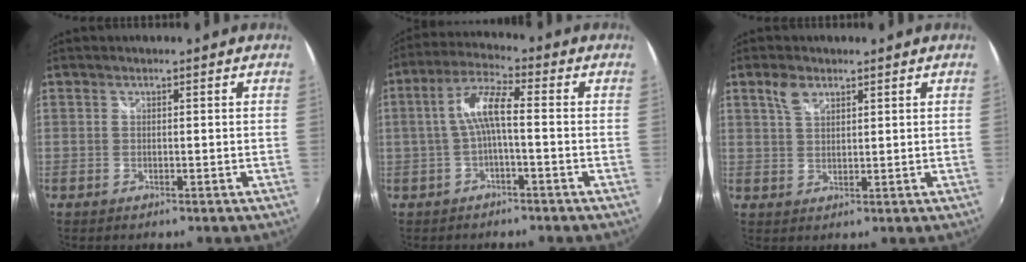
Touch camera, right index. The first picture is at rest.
{"total": 6.7, "force": [-0.8, 1.3, 6.5], "torque": [-0.142, 0.016, -0.015]}
{"total": 3.6, "force": [2.2, 1.9, 2.1], "torque": [-0.040, 0.006, 0.043]}